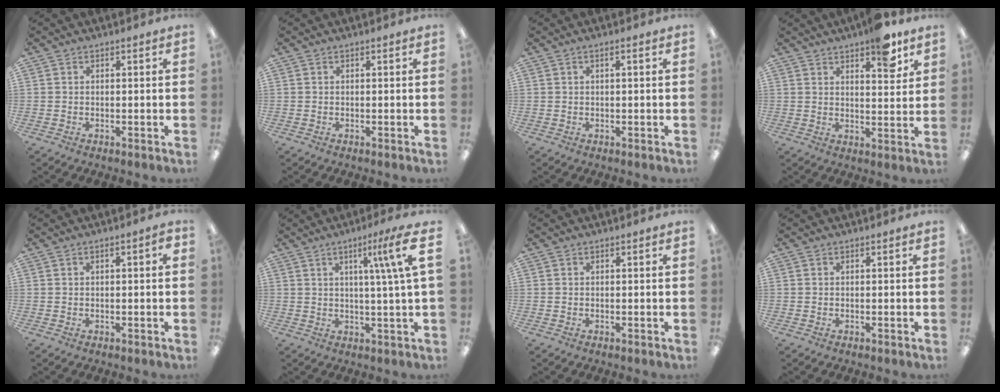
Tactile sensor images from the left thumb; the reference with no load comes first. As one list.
[{"total": 0.0}, {"total": 1.4, "force": [0.4, 0.2, 1.4], "torque": [-0.025, 0.001, 0.006]}, {"total": 8.4, "force": [5.8, 2.9, 5.3], "torque": [-0.053, -0.035, 0.092]}, {"total": 2.1, "force": [0.5, 0.5, 2.0], "torque": [-0.037, 0.003, 0.008]}, {"total": 10.9, "force": [4.2, 0.5, 10.0], "torque": [-0.158, -0.009, 0.058]}, {"total": 0.0}, {"total": 0.0}]